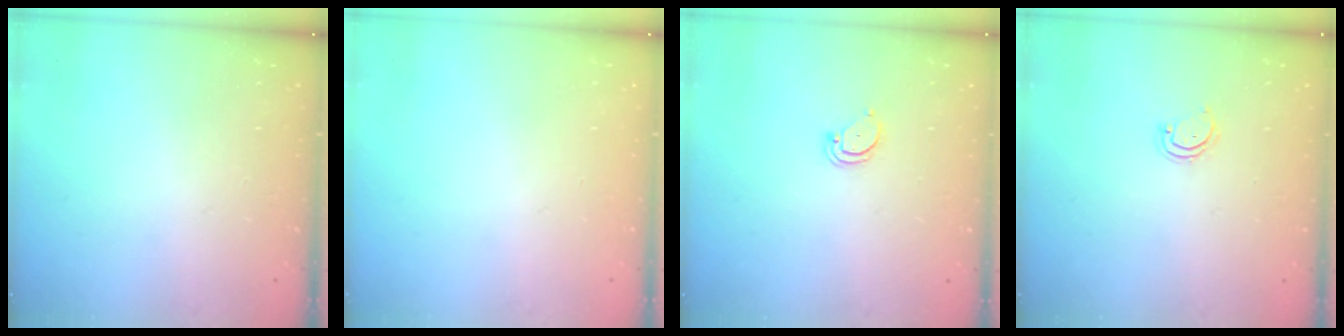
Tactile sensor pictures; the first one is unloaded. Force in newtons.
{"total": 0.0}
{"total": 2.7, "press": 2.7, "slide": 0.2}
{"total": 2.8, "press": 2.8, "slide": 0.3}